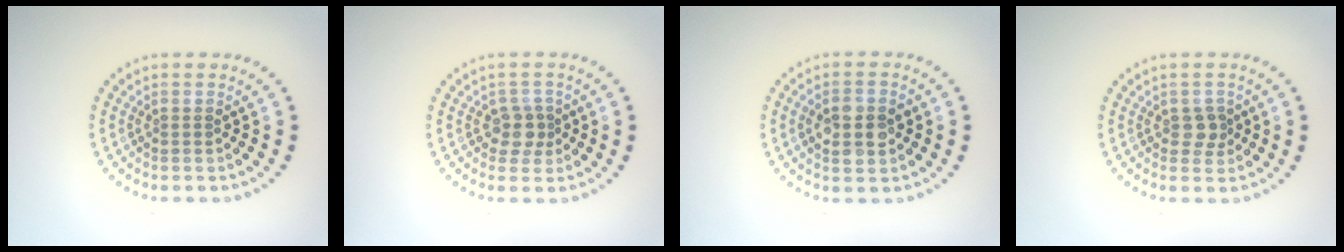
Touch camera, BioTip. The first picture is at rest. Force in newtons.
{"total": 2.0, "press": 1.7, "slide": 1.0}
{"total": 4.0, "press": 4.0, "slide": 0.2}
{"total": 1.5, "press": 1.4, "slide": 0.5}